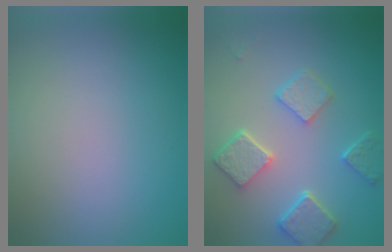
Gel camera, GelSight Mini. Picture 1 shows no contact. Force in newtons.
{"total": 5.2, "press": 4.1, "slide": 3.2}